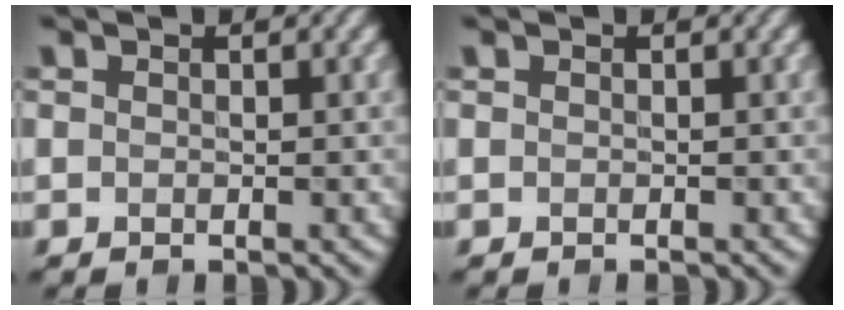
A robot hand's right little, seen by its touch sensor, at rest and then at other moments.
{"total": 0.0}